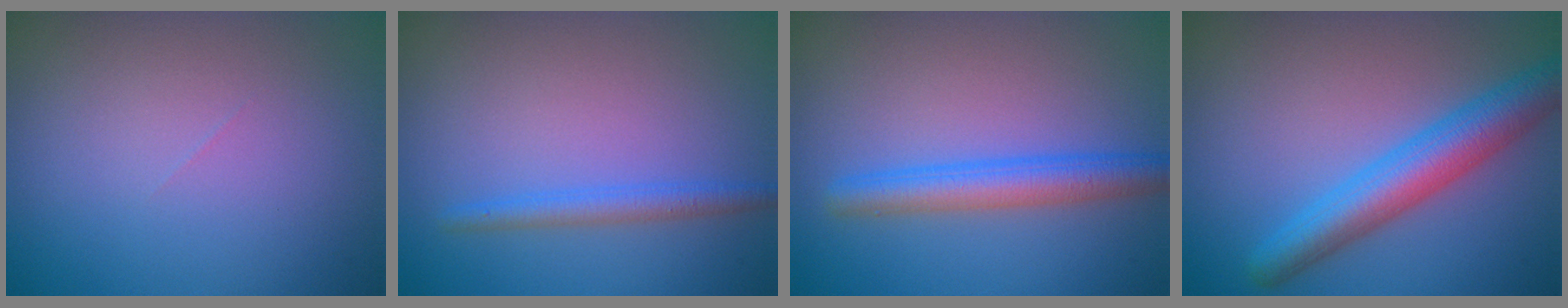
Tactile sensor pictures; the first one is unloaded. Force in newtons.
{"total": 1.9, "press": 1.9, "slide": 0.2}
{"total": 3.7, "press": 3.7, "slide": 0.1}
{"total": 5.5, "press": 5.5, "slide": 0.2}